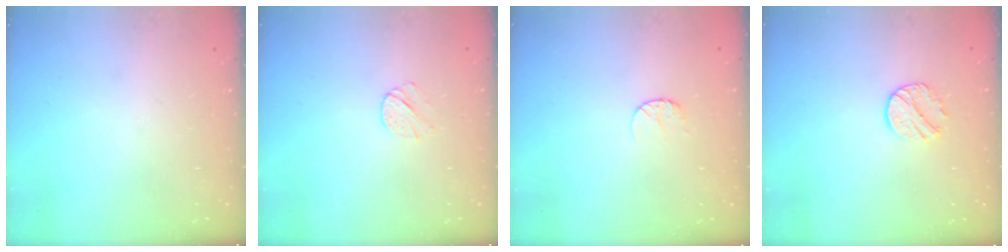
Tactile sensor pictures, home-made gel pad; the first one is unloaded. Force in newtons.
{"total": 4.3, "press": 4.2, "slide": 0.5}
{"total": 5.0, "press": 4.9, "slide": 0.5}
{"total": 7.0, "press": 7.0, "slide": 0.7}